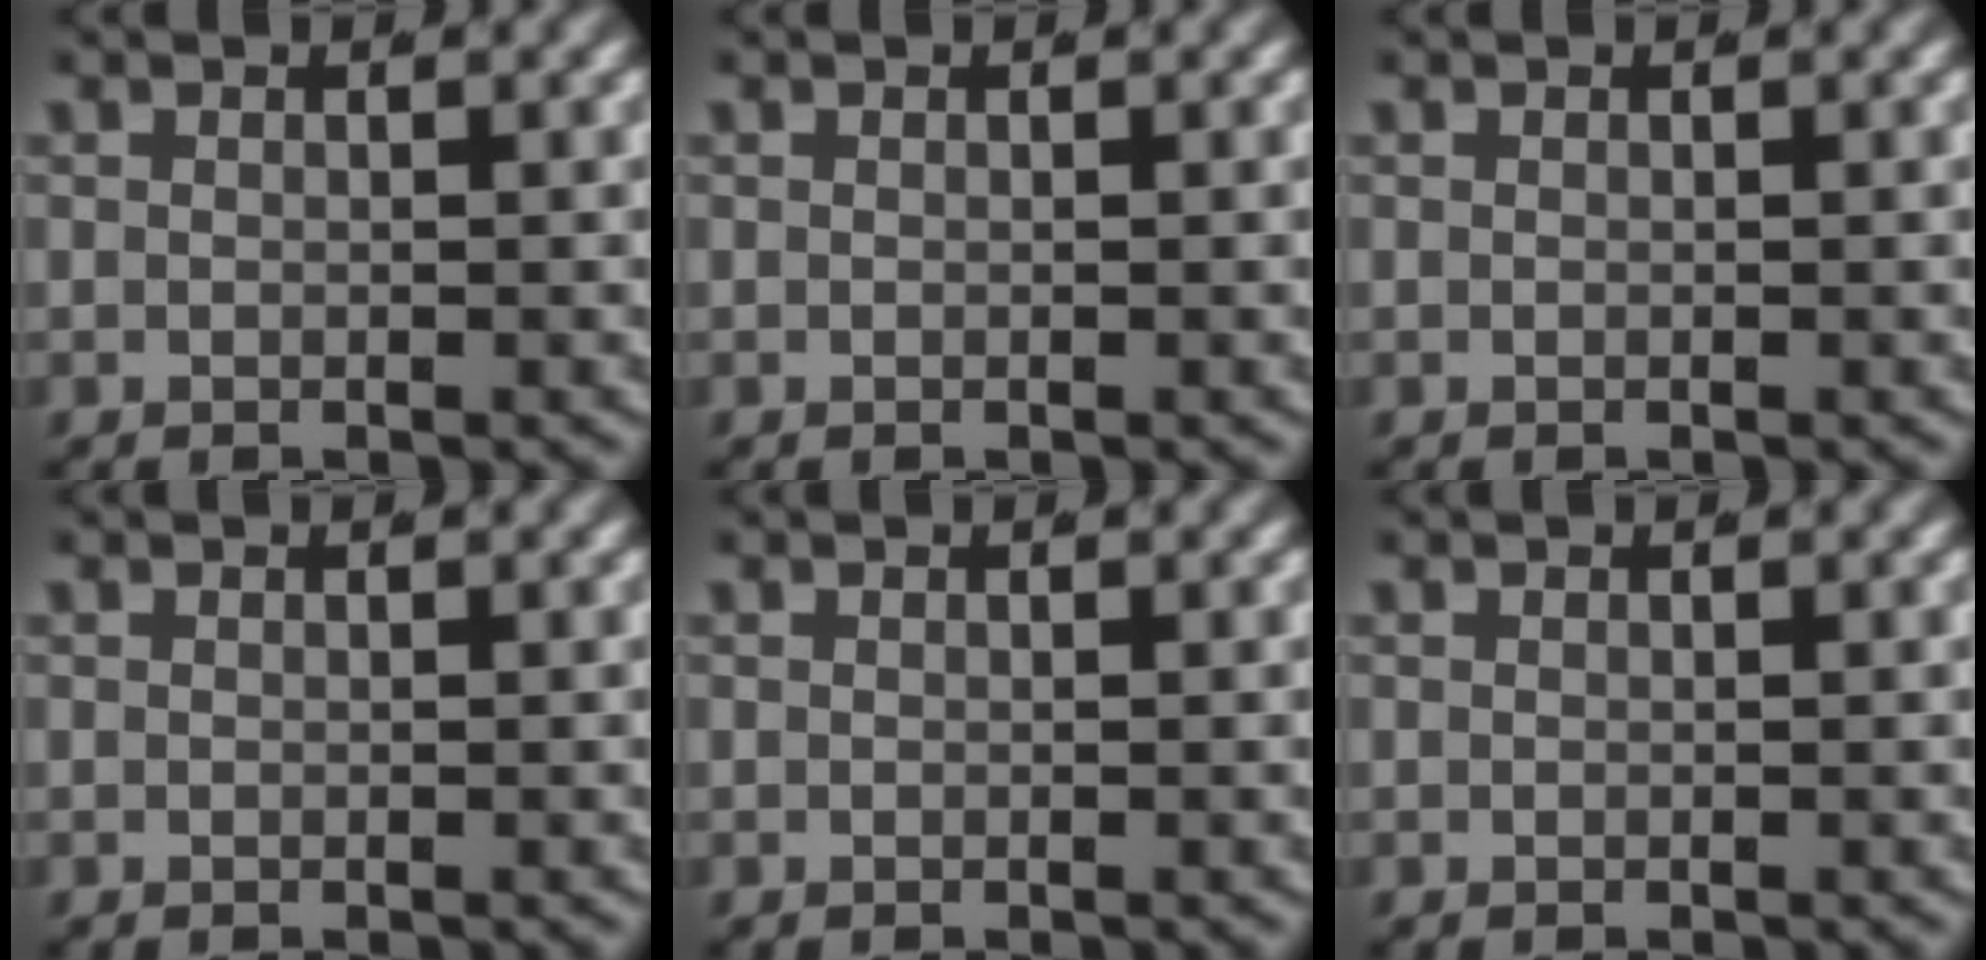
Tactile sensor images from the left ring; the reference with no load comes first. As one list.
[{"total": 0.0}, {"total": 0.0}, {"total": 0.0}, {"total": 0.0}, {"total": 0.0}]